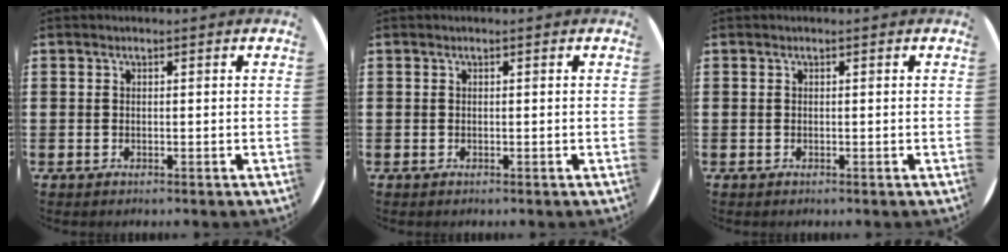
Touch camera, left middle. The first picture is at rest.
{"total": 0.0}
{"total": 0.0}